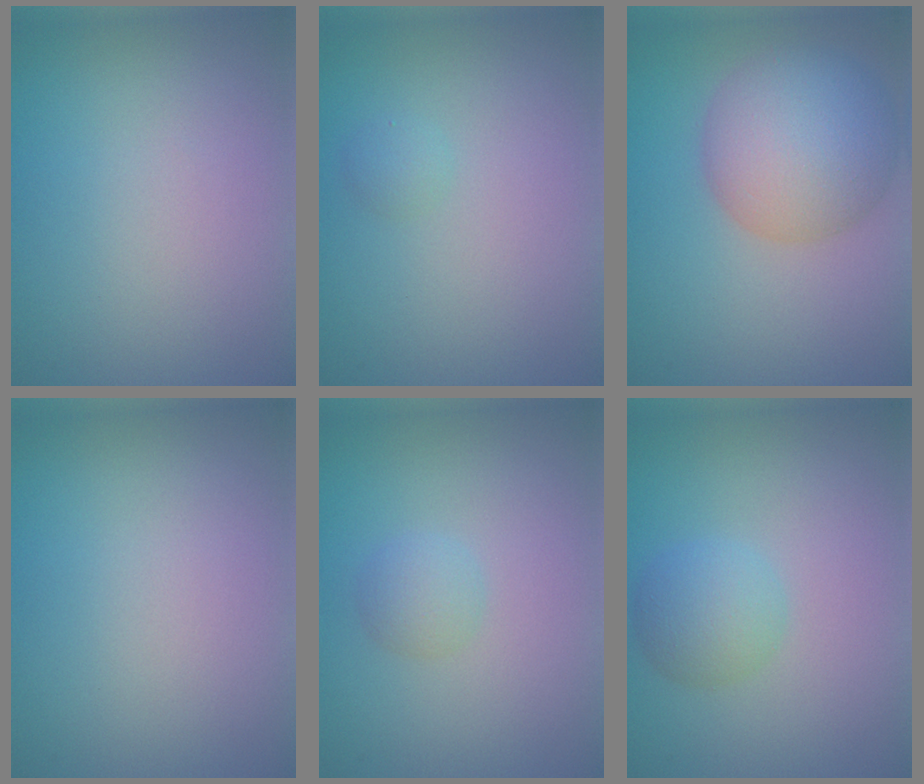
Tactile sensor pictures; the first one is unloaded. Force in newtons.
{"total": 0.8, "press": 0.8, "slide": 0.1}
{"total": 7.9, "press": 7.9, "slide": 0.4}
{"total": 0.0}
{"total": 1.5, "press": 1.5, "slide": 0.1}
{"total": 2.7, "press": 2.7, "slide": 0.1}